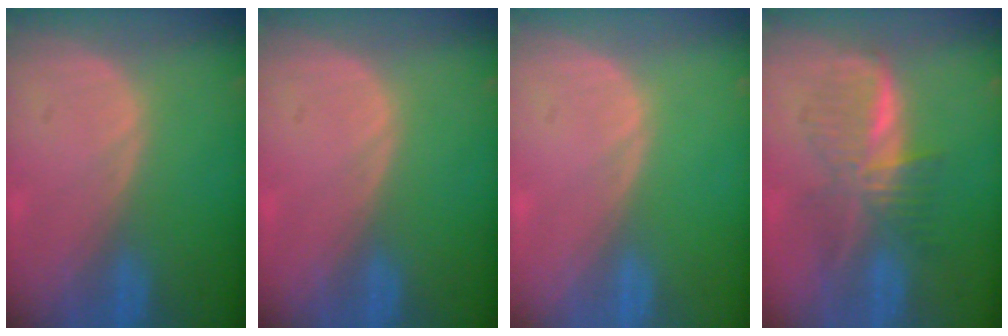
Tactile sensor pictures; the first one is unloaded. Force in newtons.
{"total": 0.0}
{"total": 0.0}
{"total": 6.3, "press": 6.3, "slide": 0.1}